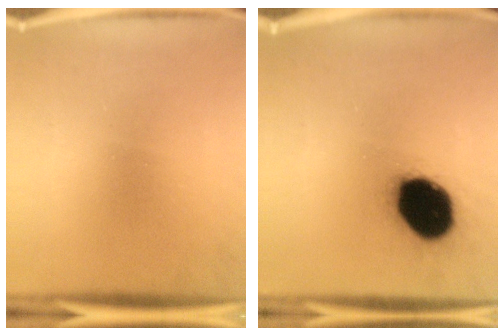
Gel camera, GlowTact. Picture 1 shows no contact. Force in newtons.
{"total": 19.4}